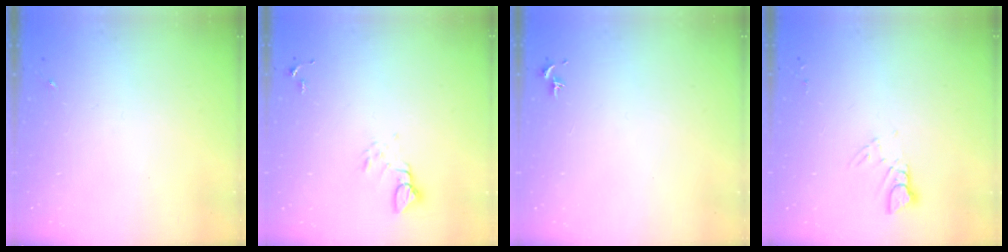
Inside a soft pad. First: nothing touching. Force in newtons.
{"total": 4.0, "press": 4.0, "slide": 0.3}
{"total": 0.0}
{"total": 3.1, "press": 3.0, "slide": 0.3}